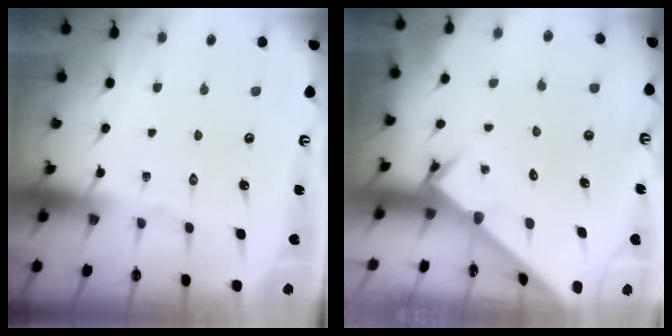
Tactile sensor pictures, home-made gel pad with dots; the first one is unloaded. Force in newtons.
{"total": 2.6, "press": 2.6, "slide": 0.3}